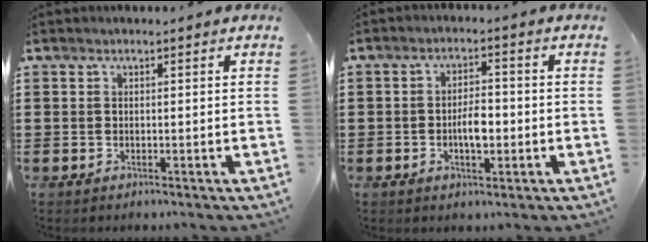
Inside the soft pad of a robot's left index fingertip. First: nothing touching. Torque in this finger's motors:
{"motor_torque": [0.28, 0.23, 0.18, 0.09]}